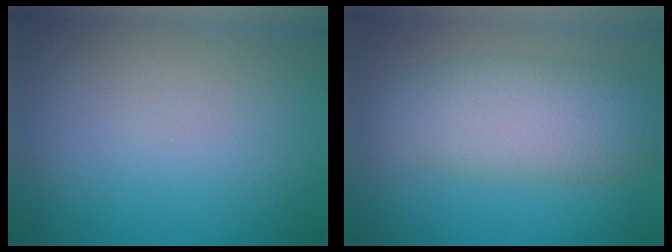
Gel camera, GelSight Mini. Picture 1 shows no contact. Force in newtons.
{"total": 5.6, "press": 5.6, "slide": 0.1}